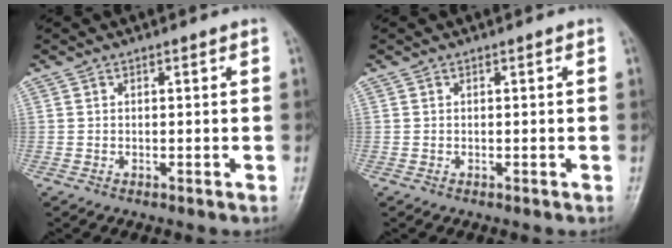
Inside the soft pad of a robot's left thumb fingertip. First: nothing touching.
{"total": 0.0}